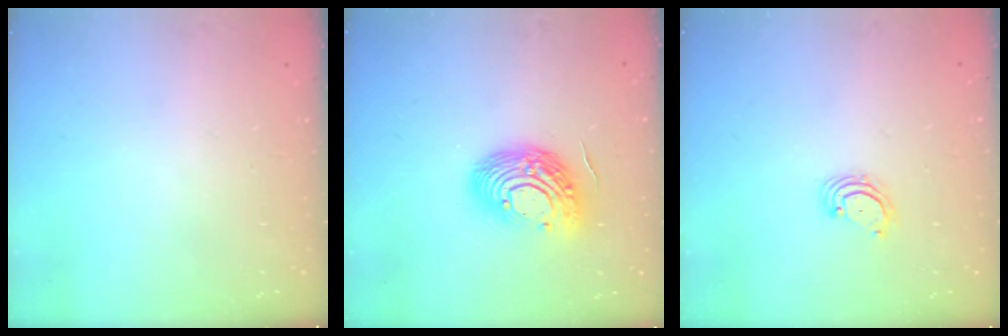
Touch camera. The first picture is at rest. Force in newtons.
{"total": 14.4, "press": 14.3, "slide": 1.4}
{"total": 2.6, "press": 2.6, "slide": 0.3}